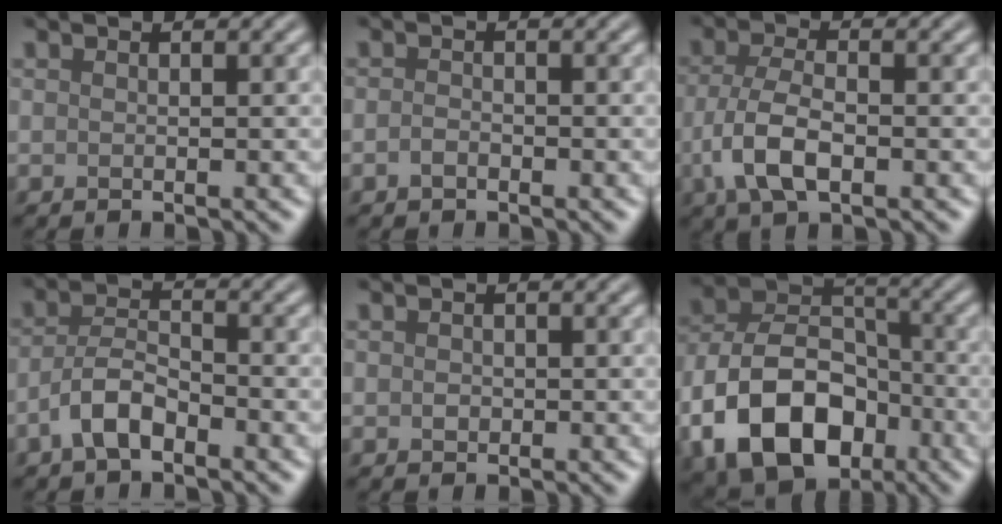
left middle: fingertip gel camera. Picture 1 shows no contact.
{"total": 1.0, "force": [-0.6, 0.6, 0.5], "torque": [-0.013, 0.001, -0.014]}
{"total": 4.8, "force": [-1.6, 2.3, 3.9], "torque": [-0.087, -0.001, -0.036]}
{"total": 3.7, "force": [-2.1, 1.6, 2.6], "torque": [-0.050, 0.010, -0.047]}
{"total": 0.7, "force": [0.0, 0.6, 0.3], "torque": [-0.005, -0.002, -0.003]}
{"total": 12.3, "force": [-4.9, 8.3, 7.6], "torque": [-0.150, 0.000, -0.098]}